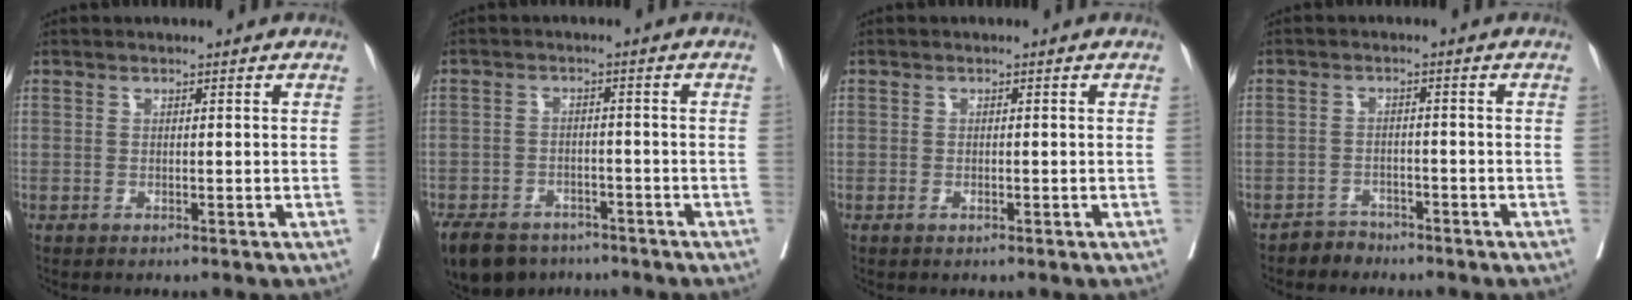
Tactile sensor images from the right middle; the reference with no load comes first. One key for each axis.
{"total": 11.4, "fx": -8.5, "fy": 6.4, "fz": 4.1, "tx": -0.088, "ty": -0.009, "tz": -0.123}
{"total": 0.7, "fx": -0.4, "fy": 0.3, "fz": 0.5, "tx": -0.010, "ty": 0.000, "tz": -0.005}
{"total": 2.4, "fx": -2.1, "fy": 1.0, "fz": -0.4, "tx": 0.005, "ty": 0.003, "tz": -0.036}